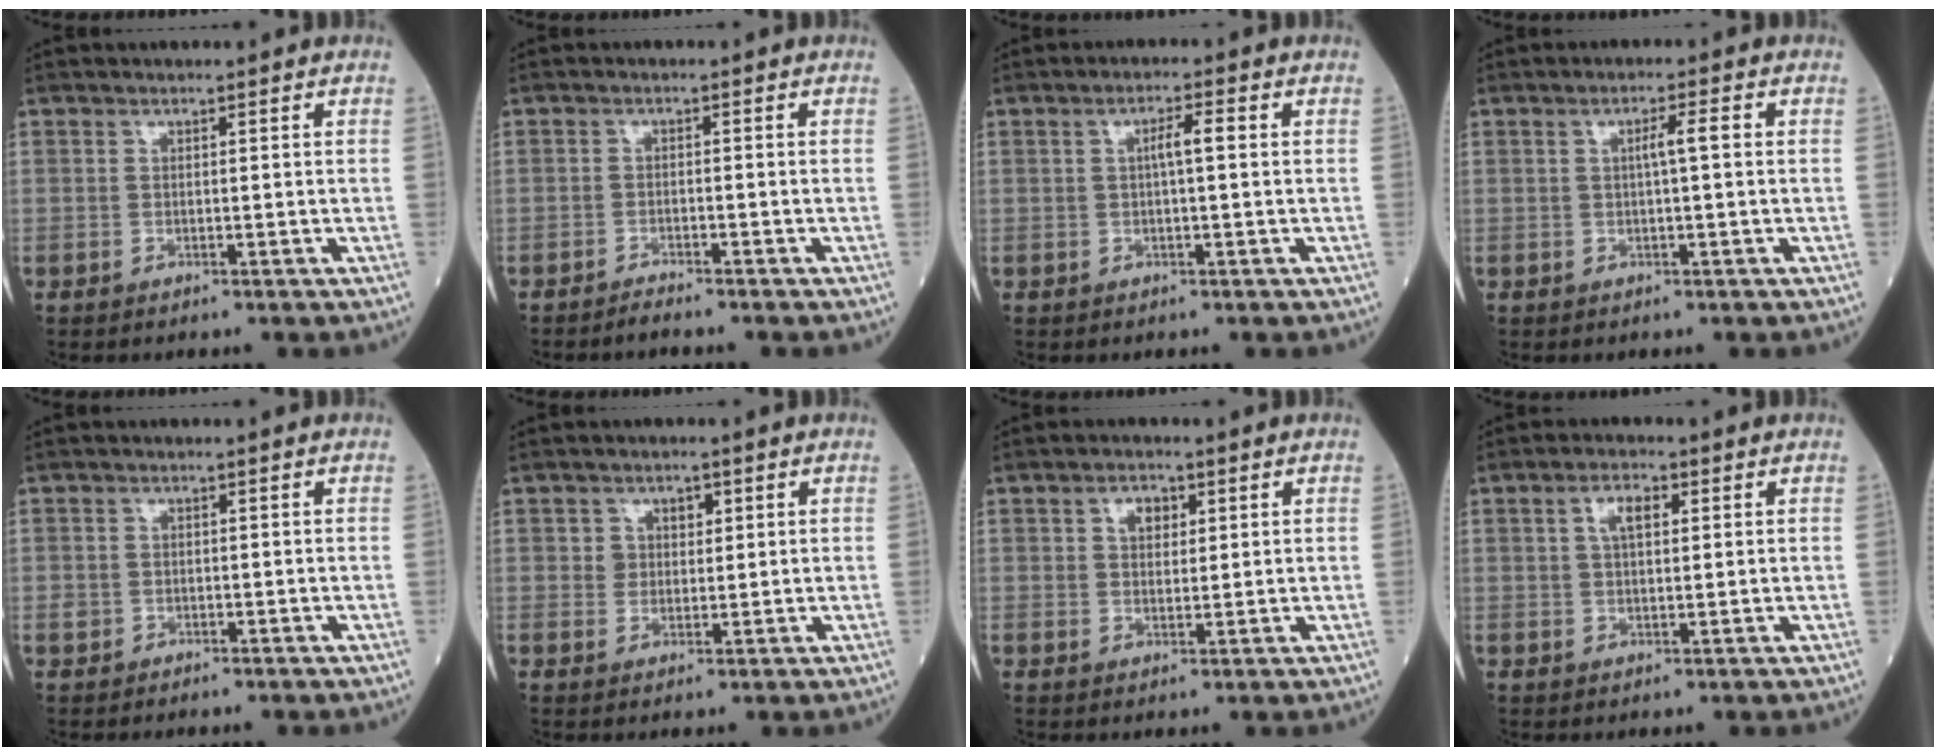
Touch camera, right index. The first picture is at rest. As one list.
[{"total": 1.5, "force": [-1.4, -0.3, 0.2], "torque": [-0.009, -0.005, -0.025]}, {"total": 2.8, "force": [0.3, 0.2, 2.8], "torque": [-0.049, 0.006, 0.004]}, {"total": 2.6, "force": [0.3, 0.0, 2.6], "torque": [-0.044, 0.004, 0.003]}, {"total": 1.8, "force": [-0.6, 1.7, 0.4], "torque": [-0.006, 0.005, -0.007]}, {"total": 3.0, "force": [1.1, 2.6, 1.2], "torque": [-0.012, 0.004, 0.015]}, {"total": 3.1, "force": [1.3, 2.0, 2.0], "torque": [-0.032, 0.006, 0.021]}, {"total": 3.7, "force": [1.4, 1.6, 3.1], "torque": [-0.060, 0.008, 0.024]}]